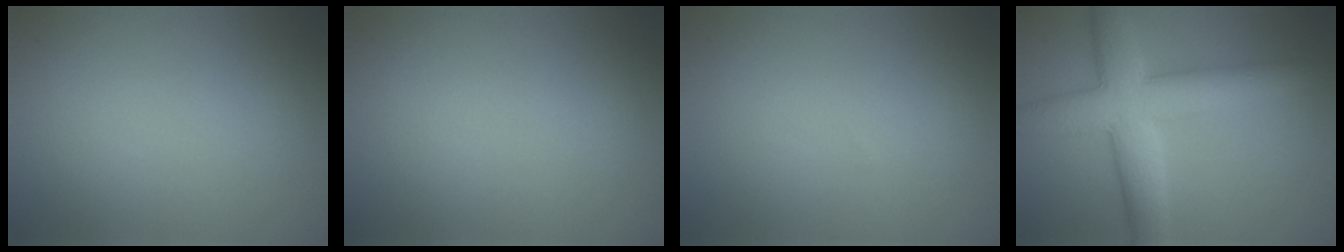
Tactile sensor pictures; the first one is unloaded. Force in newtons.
{"total": 0.0}
{"total": 0.0}
{"total": 7.6, "press": 7.6, "slide": 0.1}